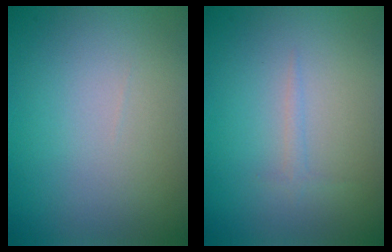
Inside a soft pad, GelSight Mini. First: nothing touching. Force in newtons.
{"total": 0.7, "press": 0.7, "slide": 0.0}